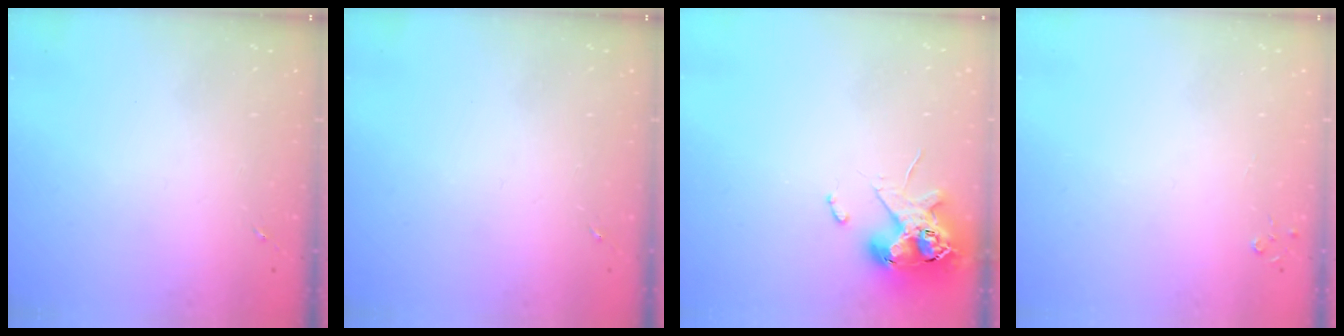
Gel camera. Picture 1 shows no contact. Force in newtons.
{"total": 0.0}
{"total": 11.7, "press": 11.5, "slide": 1.7}
{"total": 2.7, "press": 2.7, "slide": 0.3}